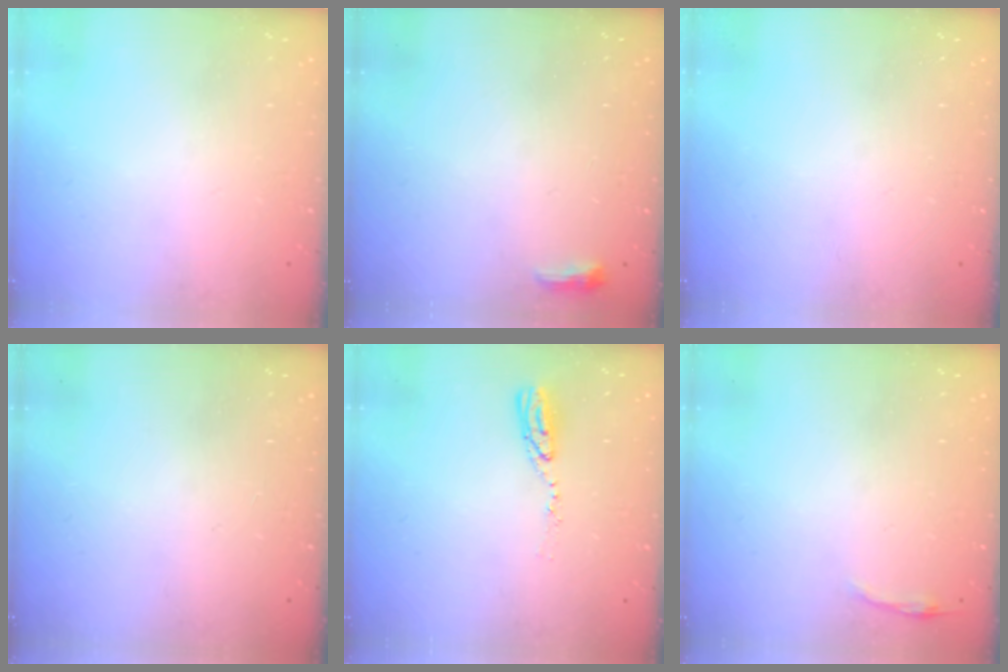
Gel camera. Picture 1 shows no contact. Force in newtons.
{"total": 3.6, "press": 3.4, "slide": 1.0}
{"total": 0.0}
{"total": 0.0}
{"total": 5.1, "press": 5.1, "slide": 0.3}
{"total": 2.8, "press": 2.8, "slide": 0.6}